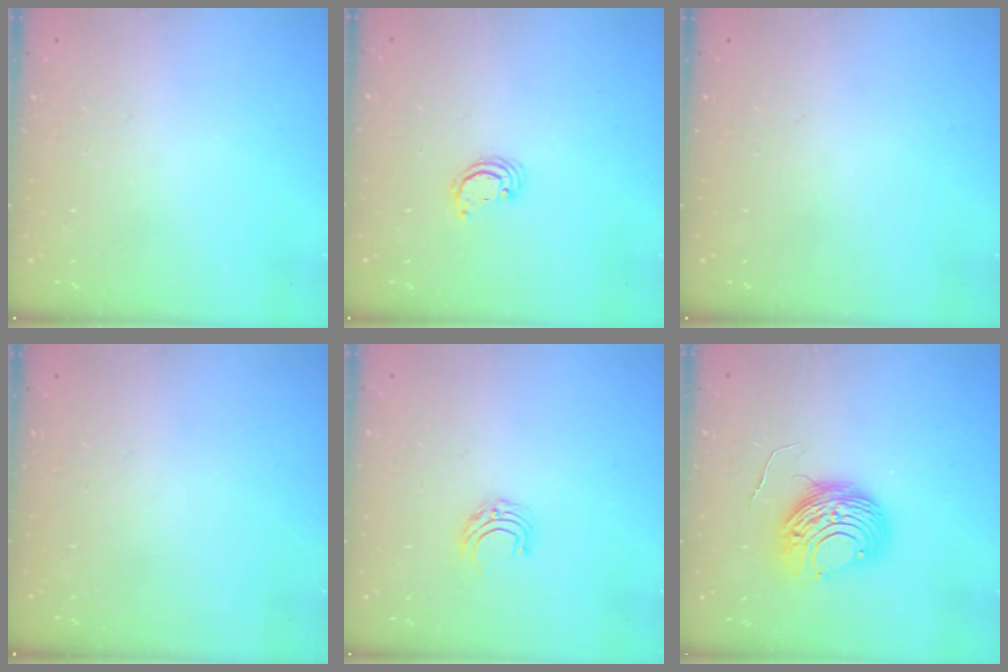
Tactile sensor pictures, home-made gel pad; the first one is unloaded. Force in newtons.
{"total": 2.6, "press": 2.6, "slide": 0.2}
{"total": 0.0}
{"total": 0.0}
{"total": 5.6, "press": 5.6, "slide": 0.5}
{"total": 10.0, "press": 10.0, "slide": 0.9}